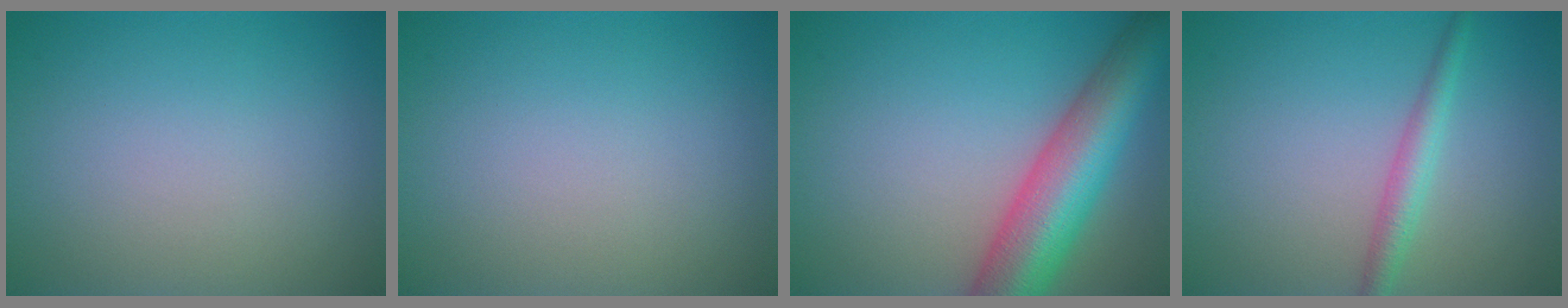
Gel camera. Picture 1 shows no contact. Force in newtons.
{"total": 0.0}
{"total": 9.3, "press": 9.3, "slide": 0.3}
{"total": 2.3, "press": 2.3, "slide": 0.0}